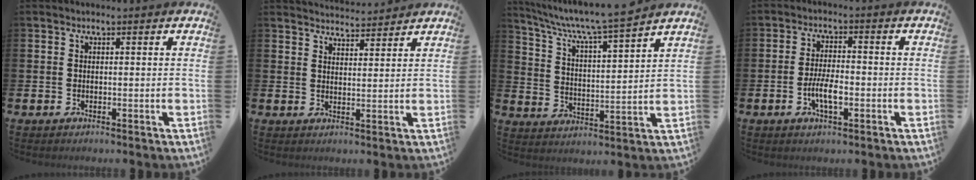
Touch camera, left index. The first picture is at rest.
{"total": 3.7, "force": [3.7, 0.3, -0.2], "torque": [-0.002, -0.023, 0.068]}
{"total": 7.3, "force": [6.8, 0.0, 2.6], "torque": [-0.083, -0.052, 0.114]}
{"total": 4.3, "force": [-1.1, 1.6, 3.8], "torque": [-0.067, 0.002, -0.024]}